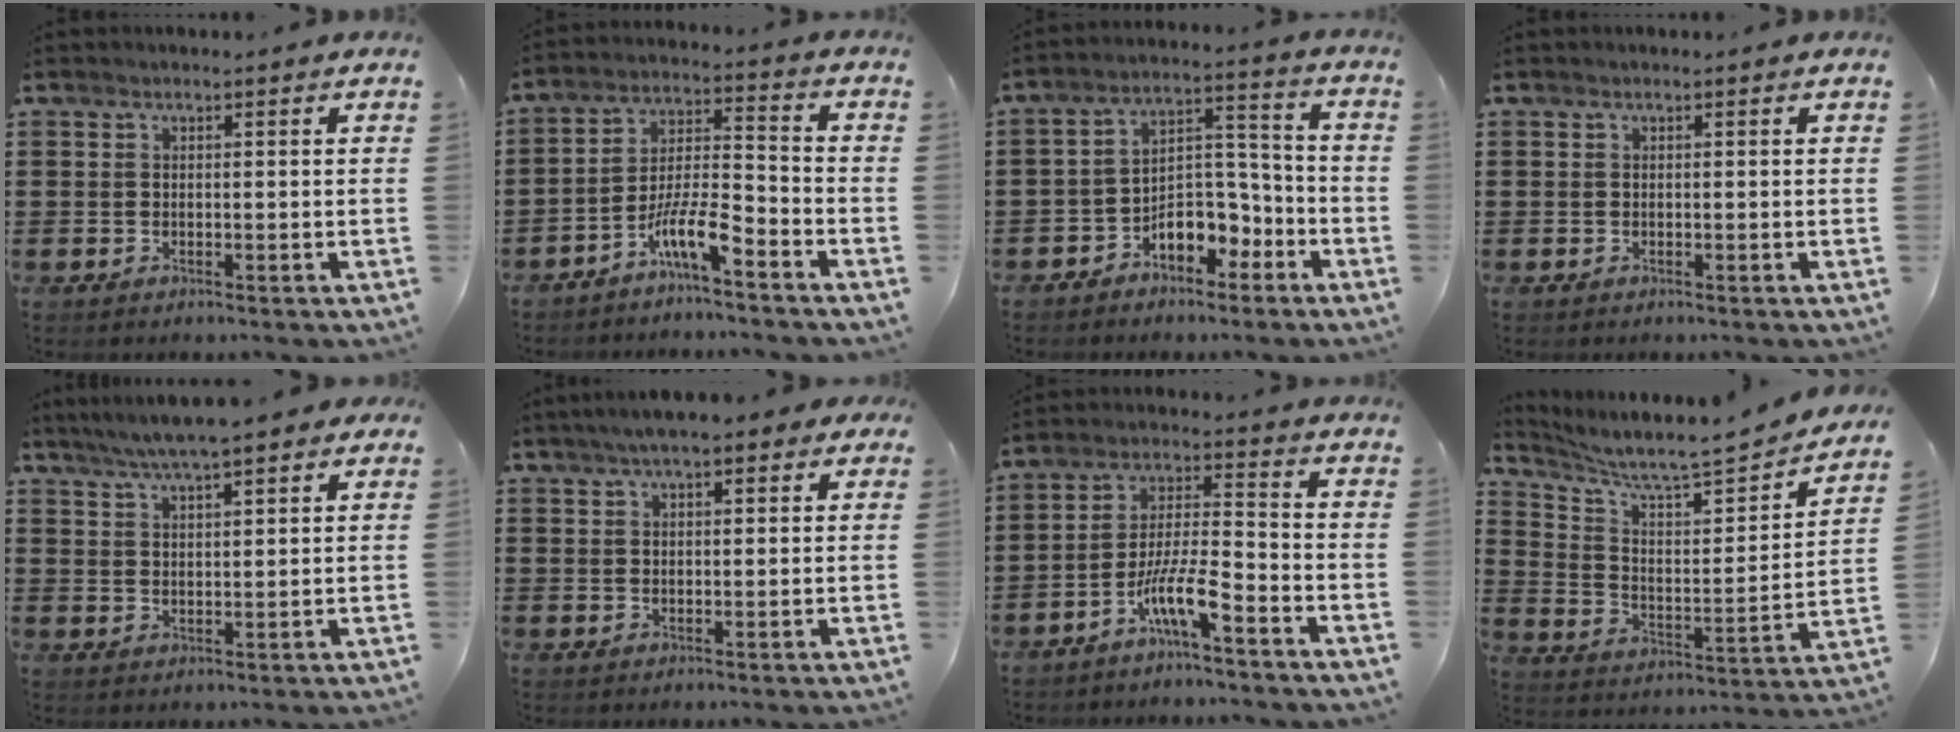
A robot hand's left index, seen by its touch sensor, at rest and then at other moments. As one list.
[{"total": 8.6, "force": [-6.3, 1.5, 5.6], "torque": [-0.119, 0.001, -0.124]}, {"total": 6.8, "force": [-4.8, 3.9, 3.0], "torque": [-0.058, 0.020, -0.092]}, {"total": 0.0}, {"total": 5.4, "force": [4.4, 0.5, 3.0], "torque": [-0.068, -0.005, 0.079]}, {"total": 4.4, "force": [3.0, 1.1, 3.0], "torque": [-0.065, 0.007, 0.053]}, {"total": 8.5, "force": [-5.6, 1.2, 6.3], "torque": [-0.136, -0.003, -0.109]}, {"total": 5.9, "force": [5.4, 0.3, 2.5], "torque": [-0.076, -0.050, 0.085]}]